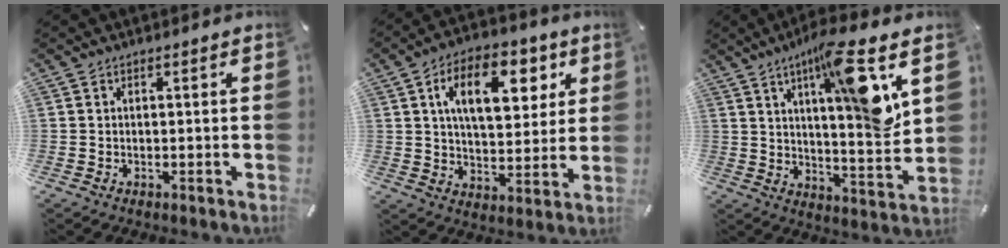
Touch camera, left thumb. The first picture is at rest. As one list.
[{"total": 15.4, "force": [6.1, 8.9, 11.0], "torque": [-0.164, -0.004, 0.101]}, {"total": 16.5, "force": [7.8, 3.4, 14.1], "torque": [-0.197, -0.048, 0.114]}]